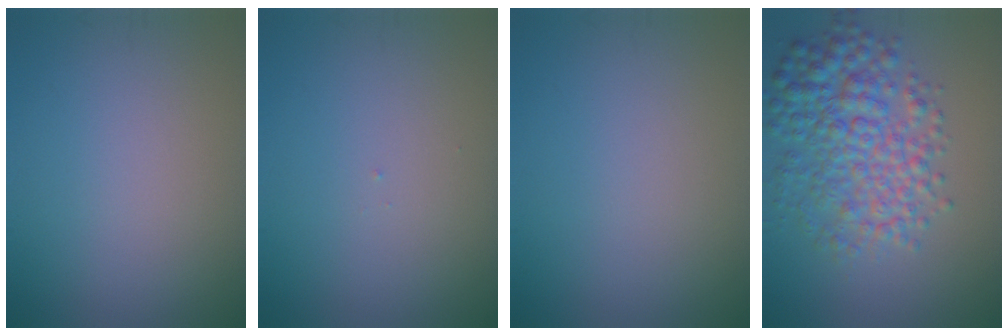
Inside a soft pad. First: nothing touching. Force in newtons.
{"total": 0.0}
{"total": 0.0}
{"total": 6.7, "press": 6.7, "slide": 0.1}